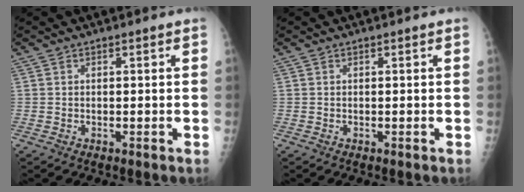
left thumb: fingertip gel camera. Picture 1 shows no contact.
{"total": 0.0}